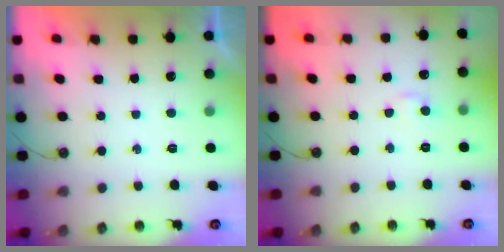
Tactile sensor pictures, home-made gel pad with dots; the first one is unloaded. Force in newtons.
{"total": 4.7, "press": 4.6, "slide": 0.7}